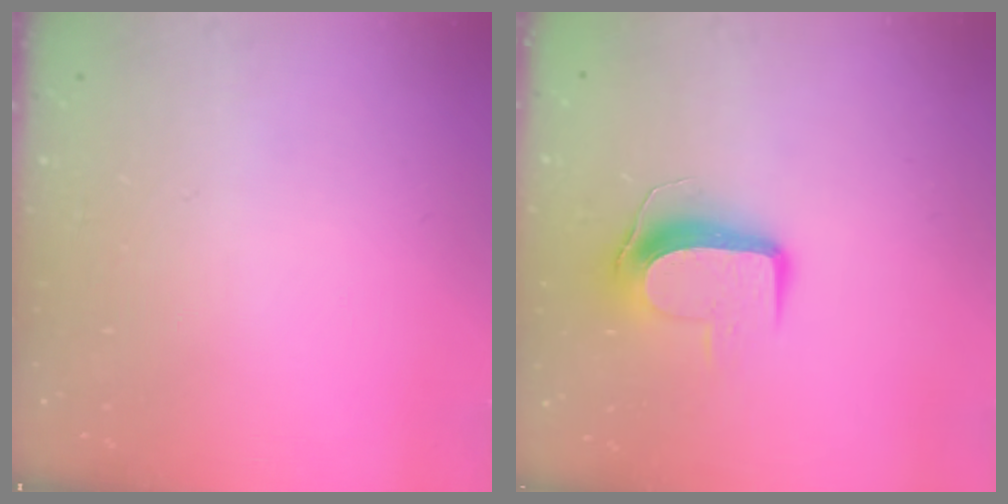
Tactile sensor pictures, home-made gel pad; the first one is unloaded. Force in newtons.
{"total": 9.3, "press": 9.2, "slide": 0.9}